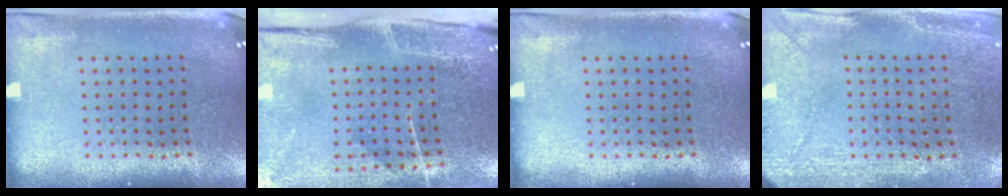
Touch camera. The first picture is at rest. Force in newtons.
{"total": 4.8, "press": 3.8, "slide": 2.9}
{"total": 0.0}
{"total": 2.9, "press": 2.4, "slide": 1.6}